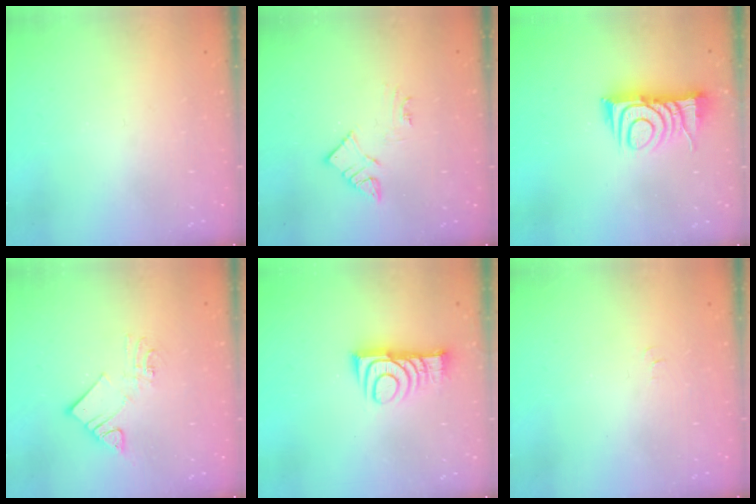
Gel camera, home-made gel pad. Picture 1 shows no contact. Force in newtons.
{"total": 6.9, "press": 6.8, "slide": 0.3}
{"total": 10.0, "press": 10.0, "slide": 0.3}
{"total": 9.1, "press": 9.1, "slide": 0.5}
{"total": 9.3, "press": 9.3, "slide": 0.2}
{"total": 4.3, "press": 4.2, "slide": 0.6}